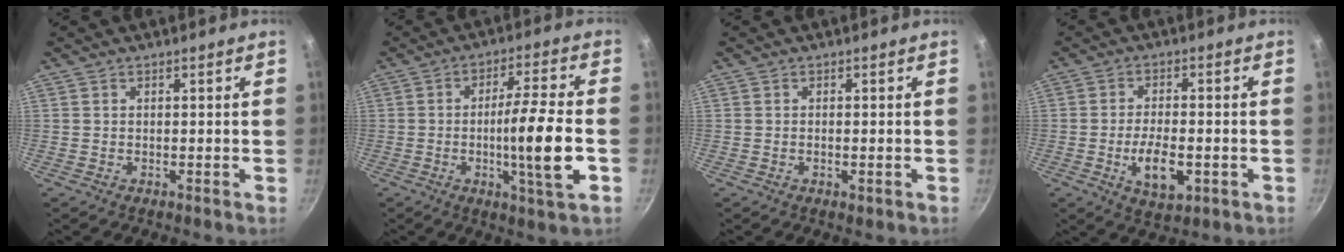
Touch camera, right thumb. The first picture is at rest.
{"total": 12.5, "force": [-2.7, 1.0, 12.2], "torque": [-0.196, 0.015, -0.045]}
{"total": 1.4, "force": [-0.4, 0.6, 1.2], "torque": [-0.021, -0.001, -0.008]}
{"total": 8.4, "force": [-2.3, 3.9, 7.0], "torque": [-0.112, 0.007, -0.034]}